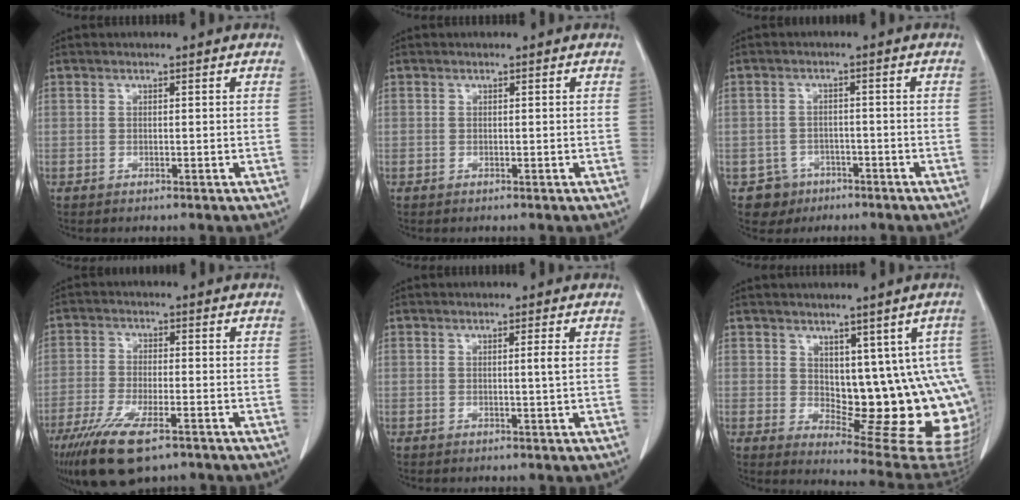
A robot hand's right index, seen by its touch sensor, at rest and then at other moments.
{"total": 0.0}
{"total": 4.1, "force": [-2.2, 3.4, -0.2], "torque": [0.009, 0.012, -0.029]}
{"total": 11.1, "force": [-7.2, 2.8, 8.0], "torque": [-0.143, -0.025, -0.115]}
{"total": 1.1, "force": [0.1, -0.4, 1.0], "torque": [-0.015, -0.001, 0.001]}
{"total": 13.8, "force": [1.4, 6.2, 12.2], "torque": [-0.126, 0.002, 0.034]}